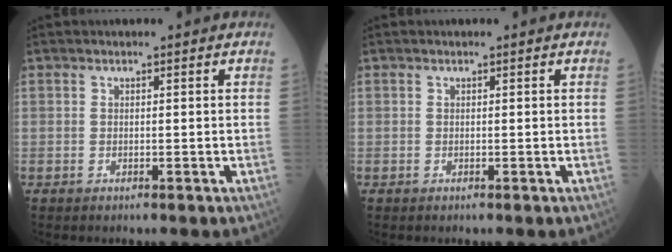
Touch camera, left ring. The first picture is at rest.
{"total": 0.0}